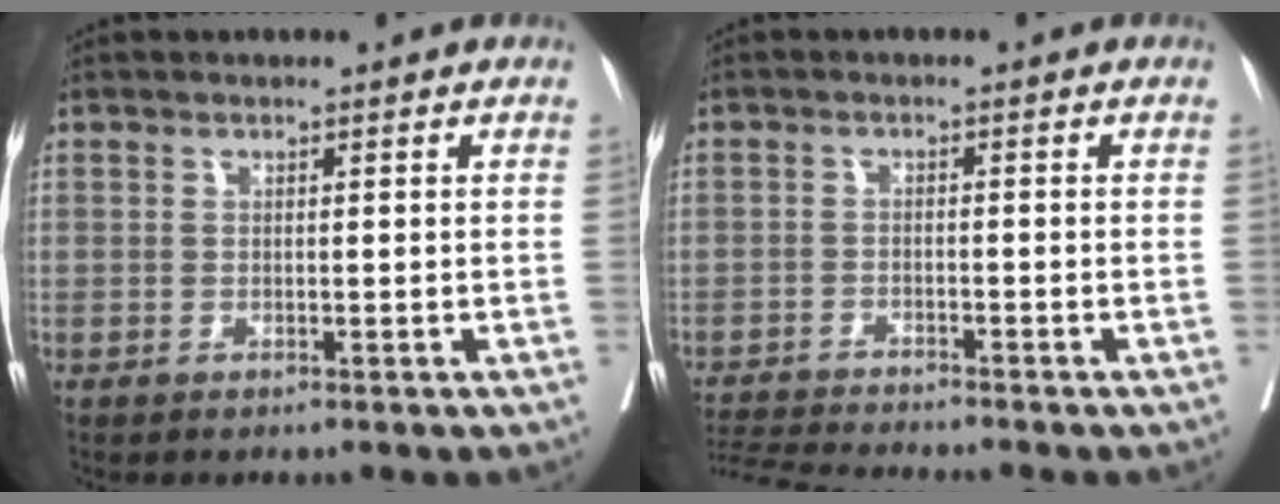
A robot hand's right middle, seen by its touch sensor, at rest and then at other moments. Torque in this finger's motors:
{"motor_torque": [0.26, -0.42, 0.04, 0.00]}